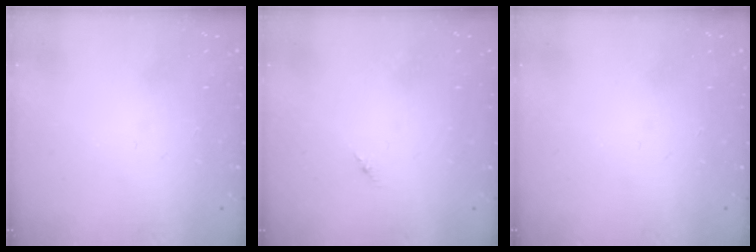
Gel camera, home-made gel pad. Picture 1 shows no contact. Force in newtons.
{"total": 1.8, "press": 1.7, "slide": 0.6}
{"total": 0.0}